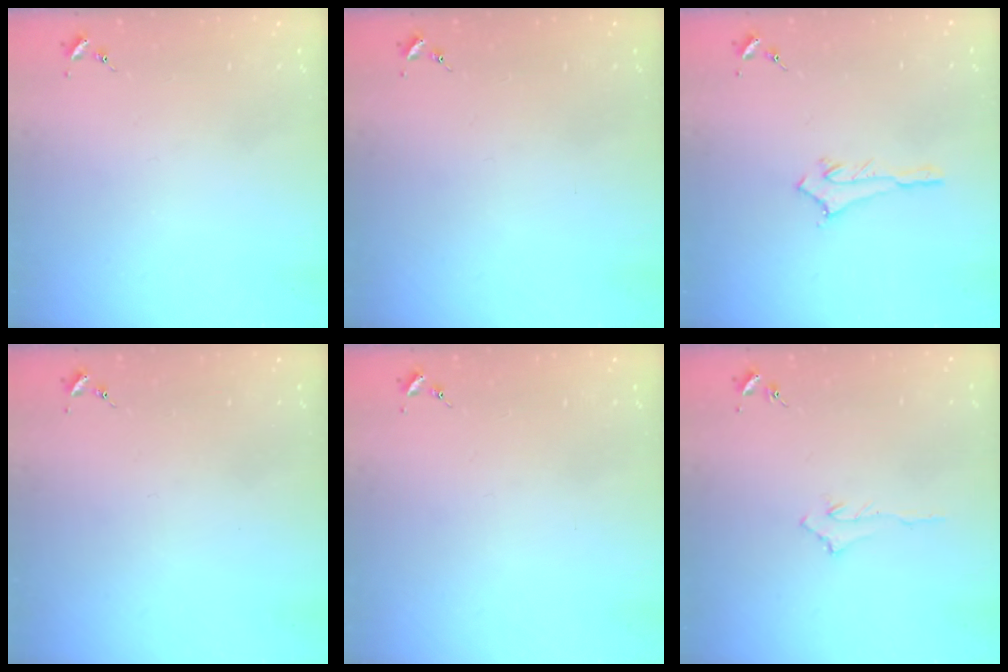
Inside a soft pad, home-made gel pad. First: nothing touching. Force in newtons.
{"total": 0.0}
{"total": 2.9, "press": 2.8, "slide": 0.4}
{"total": 0.0}
{"total": 0.0}
{"total": 2.9, "press": 2.9, "slide": 0.4}